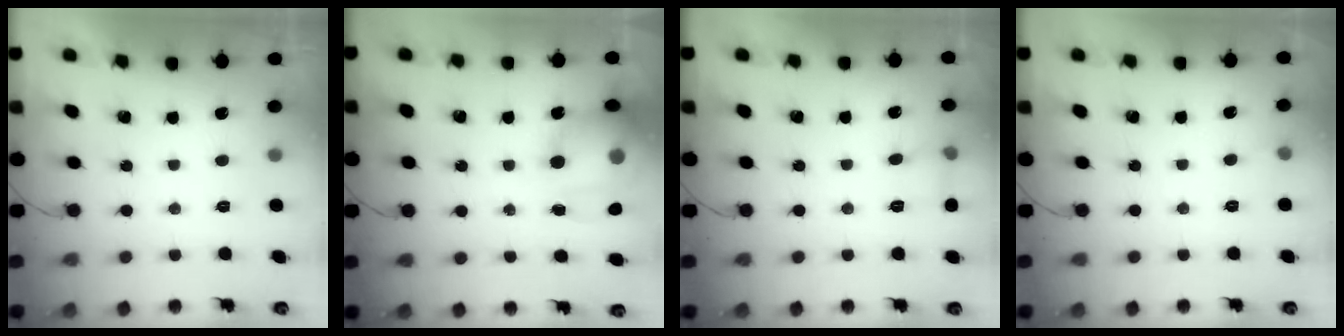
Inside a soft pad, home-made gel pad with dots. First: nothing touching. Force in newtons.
{"total": 18.2, "press": 17.9, "slide": 3.3}
{"total": 5.2, "press": 4.9, "slide": 1.7}
{"total": 3.0, "press": 2.8, "slide": 1.1}